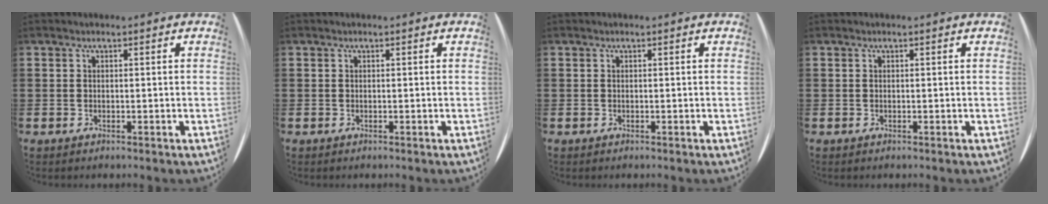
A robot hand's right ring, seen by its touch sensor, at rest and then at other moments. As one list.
[{"total": 0.0}, {"total": 0.0}, {"total": 0.0}]